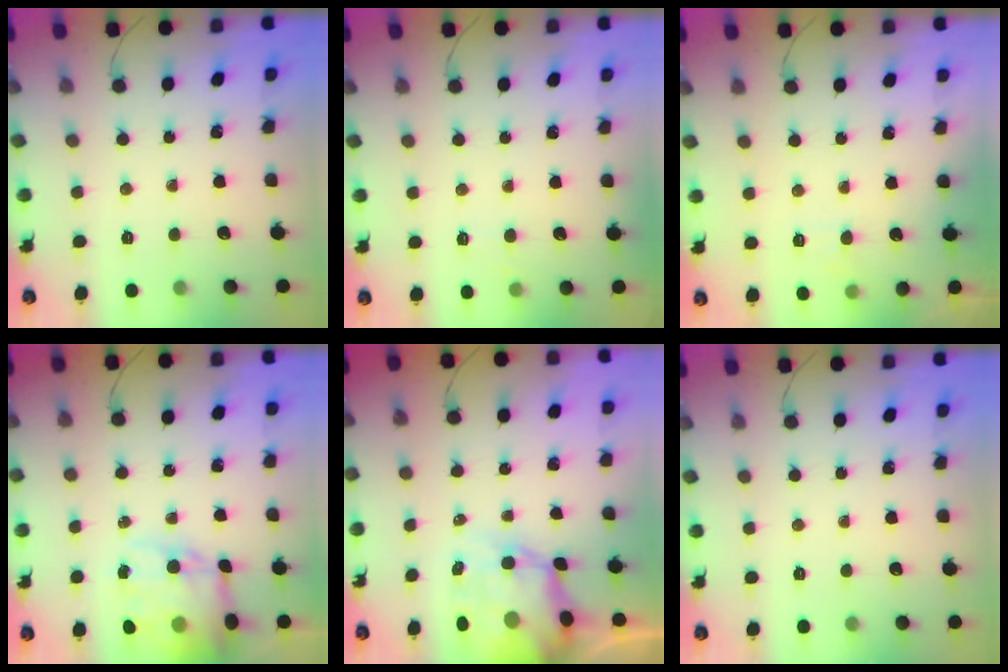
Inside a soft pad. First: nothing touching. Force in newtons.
{"total": 4.1, "press": 3.9, "slide": 1.2}
{"total": 2.6, "press": 2.2, "slide": 1.4}
{"total": 16.1, "press": 15.6, "slide": 3.6}
{"total": 10.4, "press": 9.9, "slide": 3.3}
{"total": 0.0}